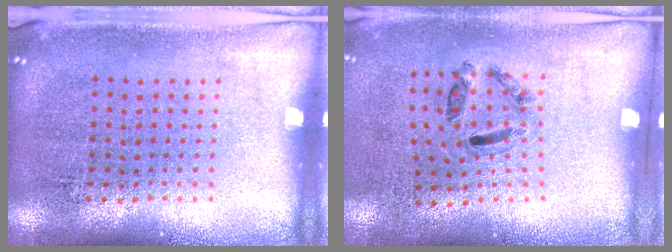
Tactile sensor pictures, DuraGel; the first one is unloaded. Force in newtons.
{"total": 1.3, "press": 0.6, "slide": 1.1}